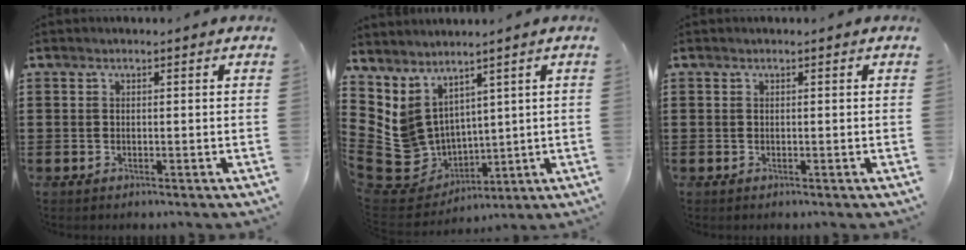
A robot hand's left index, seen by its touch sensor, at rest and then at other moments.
{"total": 7.0, "force": [1.9, 6.4, 2.3], "torque": [-0.107, -0.031, 0.041]}
{"total": 0.0}